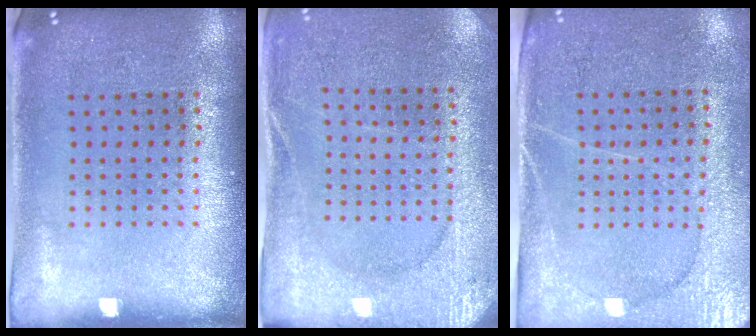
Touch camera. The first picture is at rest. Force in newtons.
{"total": 2.6, "press": 2.5, "slide": 0.5}
{"total": 3.0, "press": 2.7, "slide": 1.3}